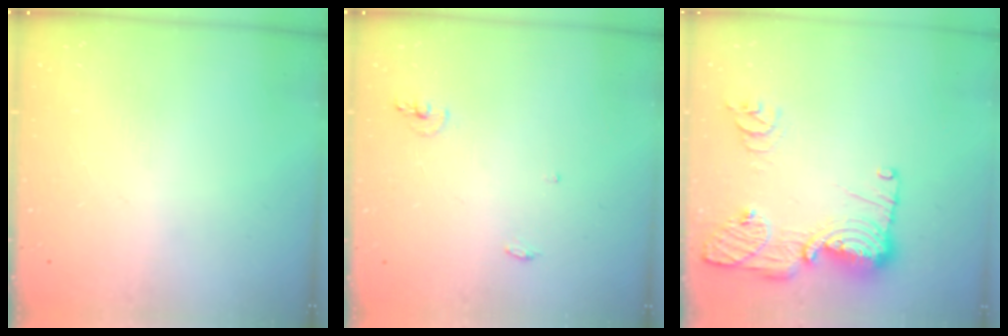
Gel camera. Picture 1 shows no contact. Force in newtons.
{"total": 5.0, "press": 4.8, "slide": 1.5}
{"total": 16.2, "press": 16.2, "slide": 1.7}